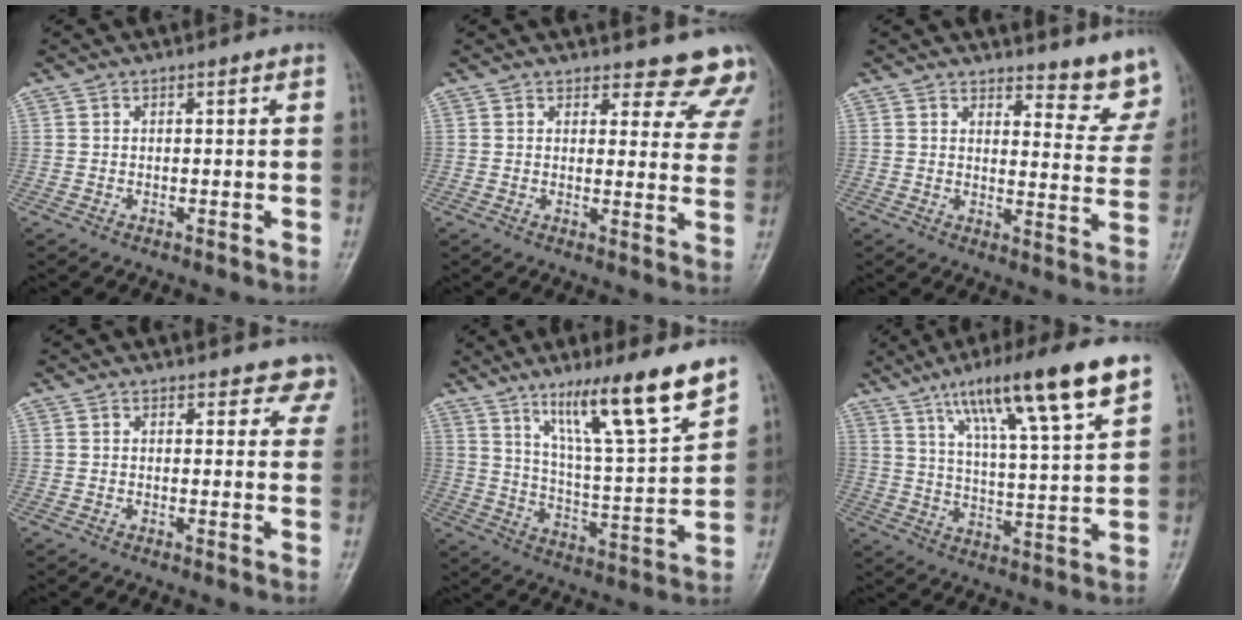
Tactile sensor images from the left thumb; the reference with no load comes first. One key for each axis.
{"total": 12.1, "fx": 11.4, "fy": 4.1, "fz": 0.8, "tx": 0.049, "ty": -0.091, "tz": 0.098}
{"total": 9.3, "fx": 8.9, "fy": 2.4, "fz": 1.5, "tx": 0.016, "ty": -0.086, "tz": 0.090}
{"total": 5.5, "fx": 4.8, "fy": 2.6, "fz": 0.6, "tx": 0.039, "ty": -0.021, "tz": 0.033}
{"total": 15.9, "fx": 11.0, "fy": 1.3, "fz": 11.4, "tx": -0.177, "ty": -0.065, "tz": 0.188}
{"total": 16.8, "fx": 9.9, "fy": 2.2, "fz": 13.4, "tx": -0.216, "ty": -0.028, "tz": 0.167}